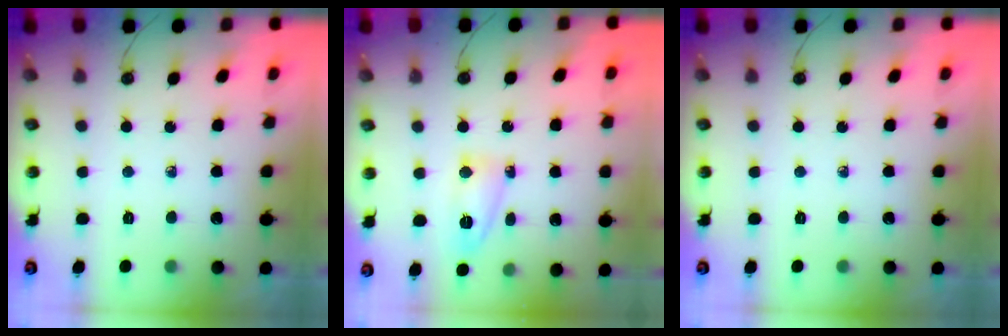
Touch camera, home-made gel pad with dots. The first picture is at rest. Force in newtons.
{"total": 9.1, "press": 6.2, "slide": 6.6}
{"total": 0.0}